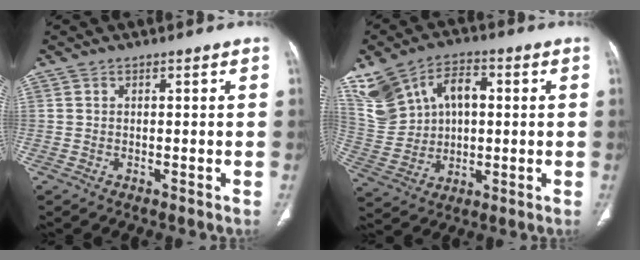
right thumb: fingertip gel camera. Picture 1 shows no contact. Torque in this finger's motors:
{"motor_torque": [1.16, 1.72, 0.71, 0.30, 0.07]}